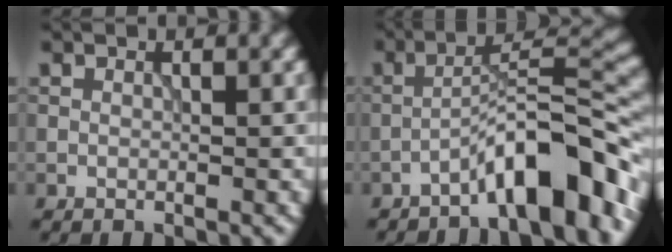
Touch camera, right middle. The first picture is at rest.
{"total": 8.8, "force": [-5.3, 1.8, 6.8], "torque": [-0.097, 0.027, -0.090]}